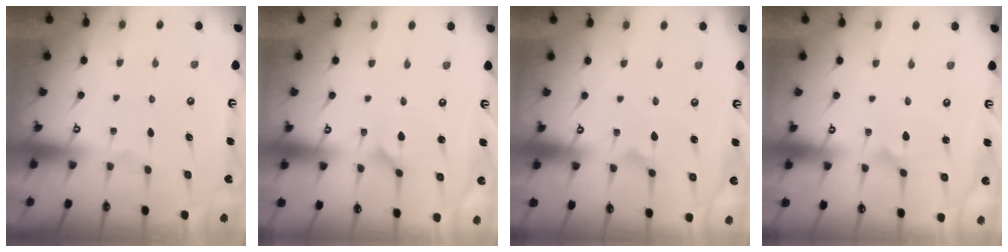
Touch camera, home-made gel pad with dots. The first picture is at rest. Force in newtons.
{"total": 1.6, "press": 1.5, "slide": 0.2}
{"total": 1.5, "press": 1.5, "slide": 0.0}
{"total": 1.7, "press": 1.7, "slide": 0.1}